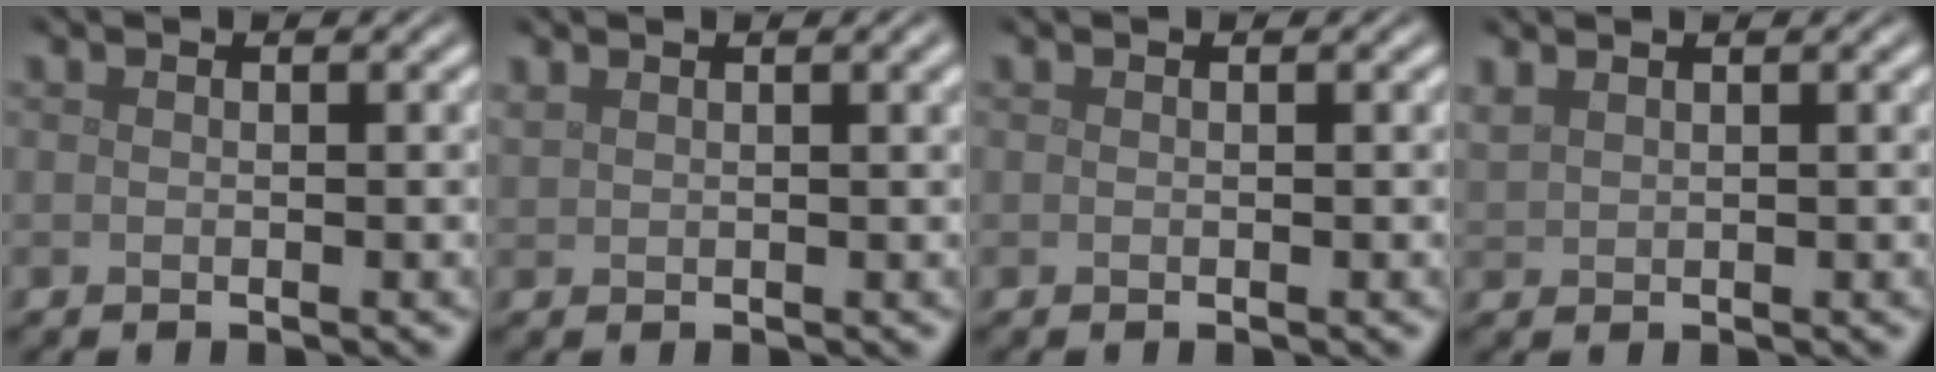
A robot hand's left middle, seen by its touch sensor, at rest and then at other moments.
{"total": 3.4, "force": [2.2, 1.2, 2.3], "torque": [-0.033, 0.009, 0.038]}
{"total": 0.0}
{"total": 2.1, "force": [1.6, 0.6, 1.1], "torque": [-0.024, 0.008, 0.037]}